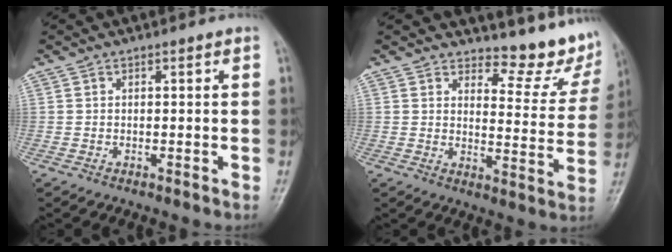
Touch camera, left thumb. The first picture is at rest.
{"total": 10.6, "force": [9.8, 3.0, 2.9], "torque": [-0.006, -0.104, 0.113]}